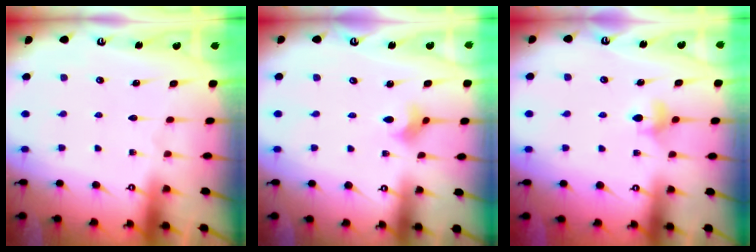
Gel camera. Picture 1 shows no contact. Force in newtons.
{"total": 2.8, "press": 2.7, "slide": 0.6}
{"total": 4.7, "press": 4.7, "slide": 0.7}